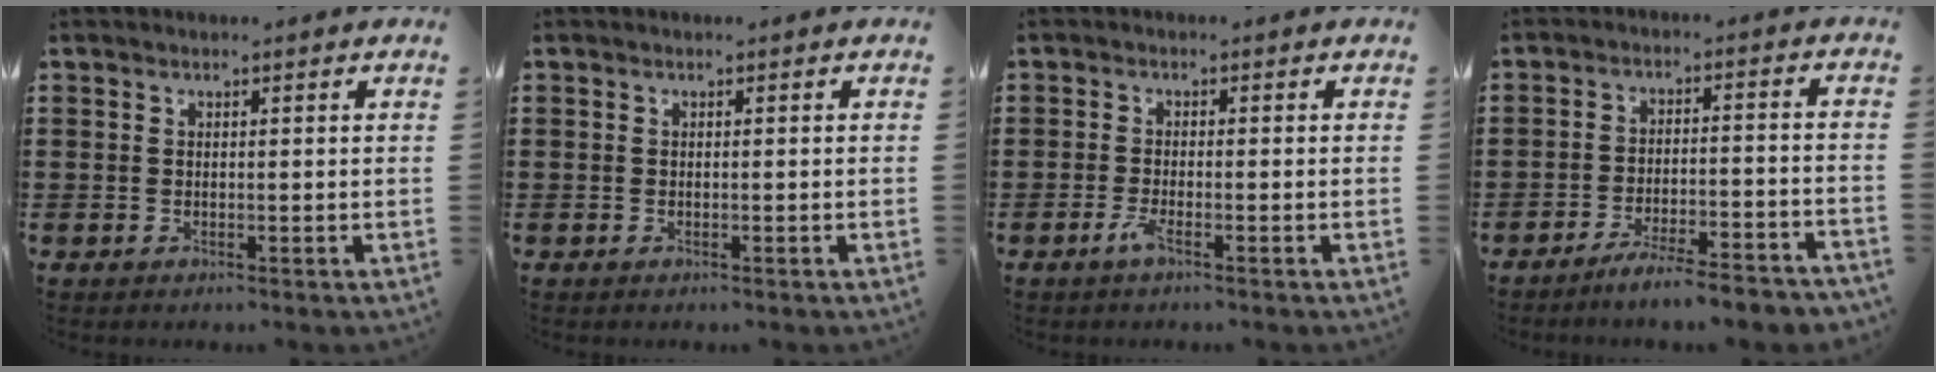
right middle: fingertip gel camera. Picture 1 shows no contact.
{"total": 0.0}
{"total": 2.2, "force": [-1.3, 0.1, 1.8], "torque": [-0.047, -0.008, -0.029]}
{"total": 5.2, "force": [-4.8, -0.4, 1.9], "torque": [-0.035, -0.010, -0.093]}